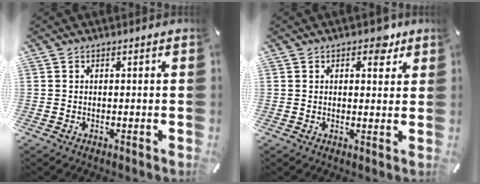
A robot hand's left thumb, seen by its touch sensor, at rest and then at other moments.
{"total": 4.6, "force": [2.7, 2.8, 2.6], "torque": [-0.012, -0.012, 0.037]}